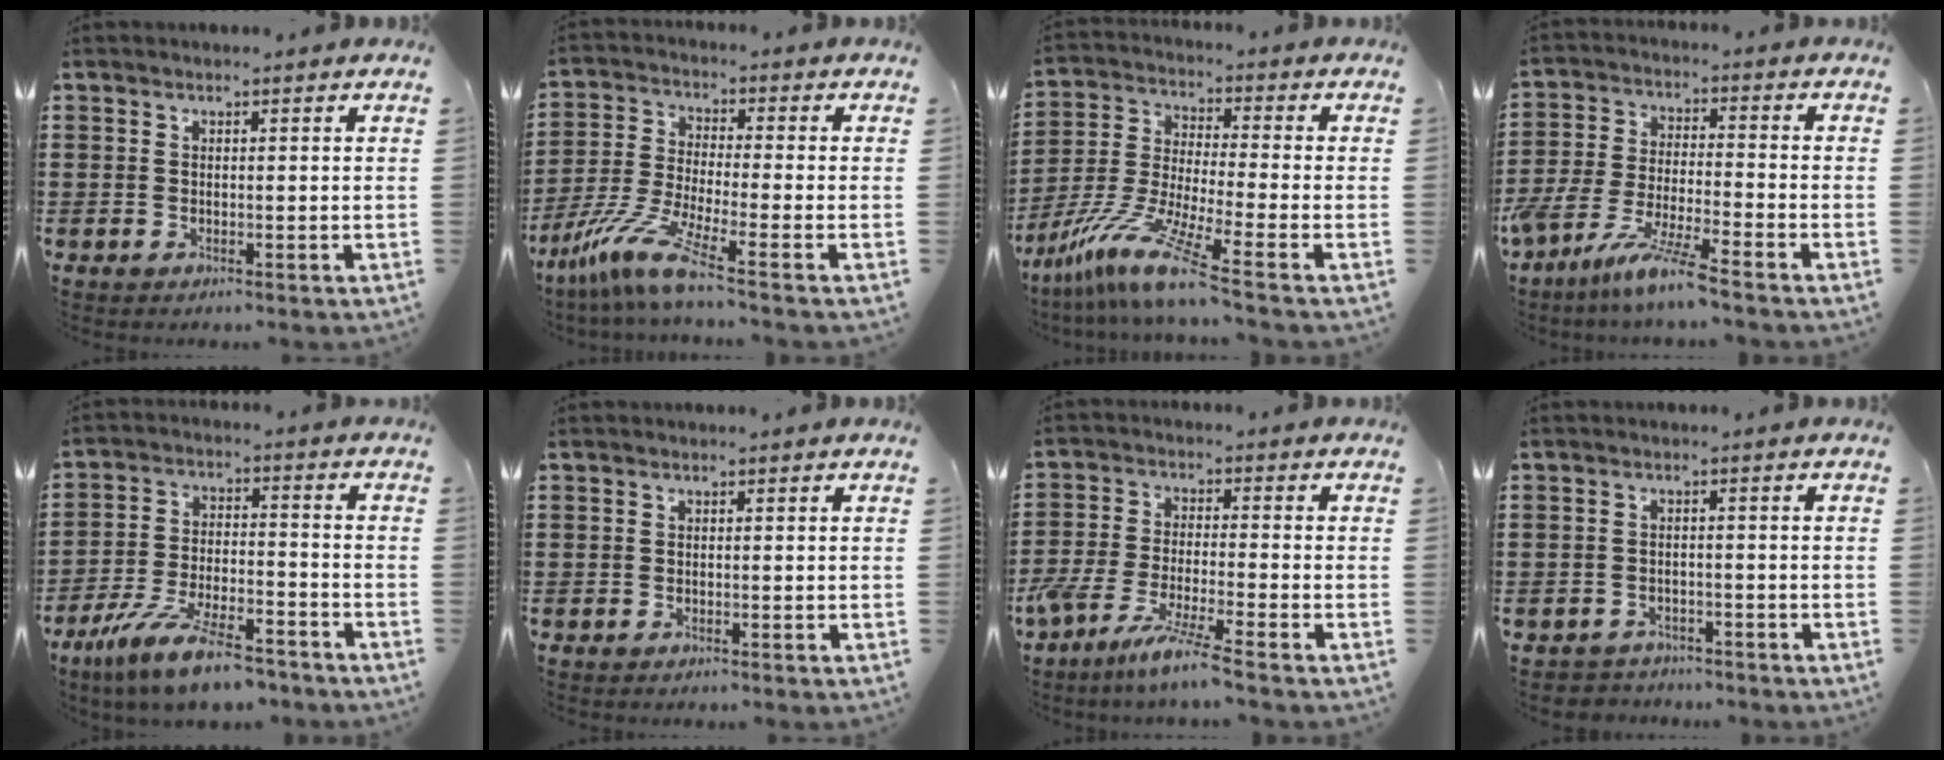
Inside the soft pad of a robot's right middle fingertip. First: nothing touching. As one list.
[{"total": 8.7, "force": [-5.9, 0.3, 6.5], "torque": [-0.153, -0.019, -0.122]}, {"total": 10.1, "force": [-7.3, -0.2, 7.0], "torque": [-0.158, -0.014, -0.153]}, {"total": 9.5, "force": [-8.1, -0.4, 4.9], "torque": [-0.111, -0.007, -0.161]}, {"total": 10.2, "force": [-8.5, 1.3, 5.4], "torque": [-0.114, 0.010, -0.167]}, {"total": 0.0}, {"total": 7.8, "force": [-6.6, -0.6, 4.2], "torque": [-0.097, -0.021, -0.130]}, {"total": 2.0, "force": [-1.9, 0.5, -0.3], "torque": [-0.002, 0.000, -0.045]}]